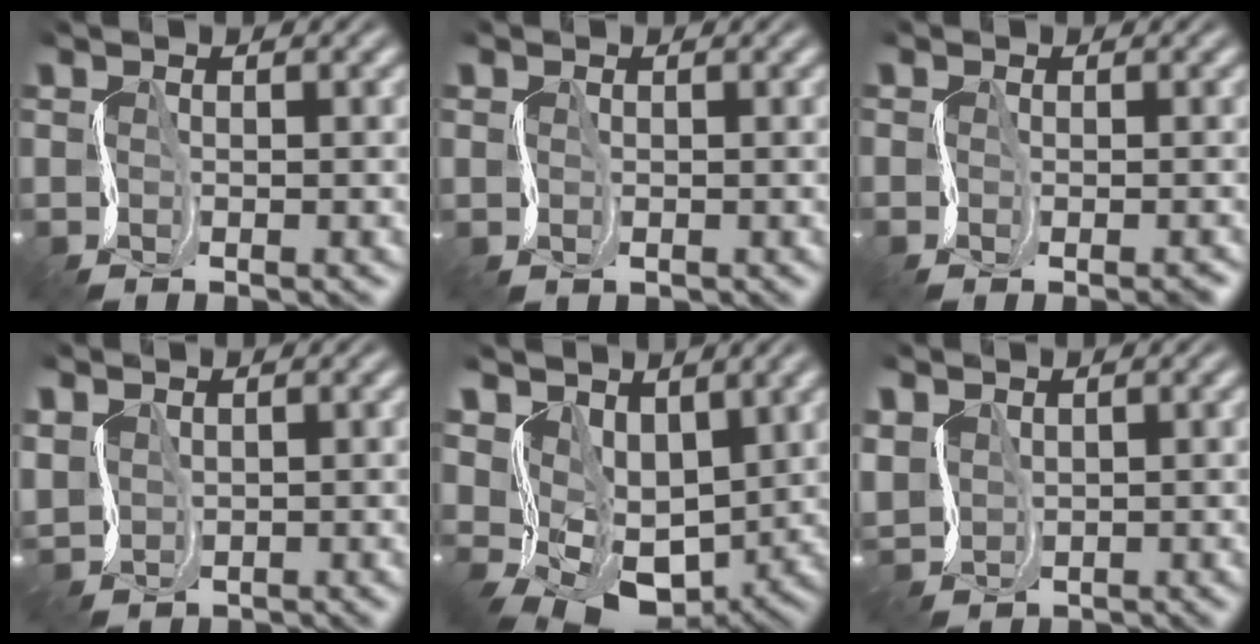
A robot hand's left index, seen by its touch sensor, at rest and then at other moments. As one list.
[{"total": 0.9, "force": [0.1, 0.4, -0.8], "torque": [0.007, 0.000, 0.003]}, {"total": 1.8, "force": [-1.2, 1.0, 0.9], "torque": [-0.008, -0.005, -0.014]}, {"total": 2.2, "force": [1.1, 0.4, -1.9], "torque": [0.014, 0.006, 0.020]}, {"total": 4.7, "force": [1.4, 4.0, 2.0], "torque": [-0.053, -0.012, 0.024]}, {"total": 2.3, "force": [1.2, 0.8, -1.8], "torque": [0.009, 0.006, 0.024]}]